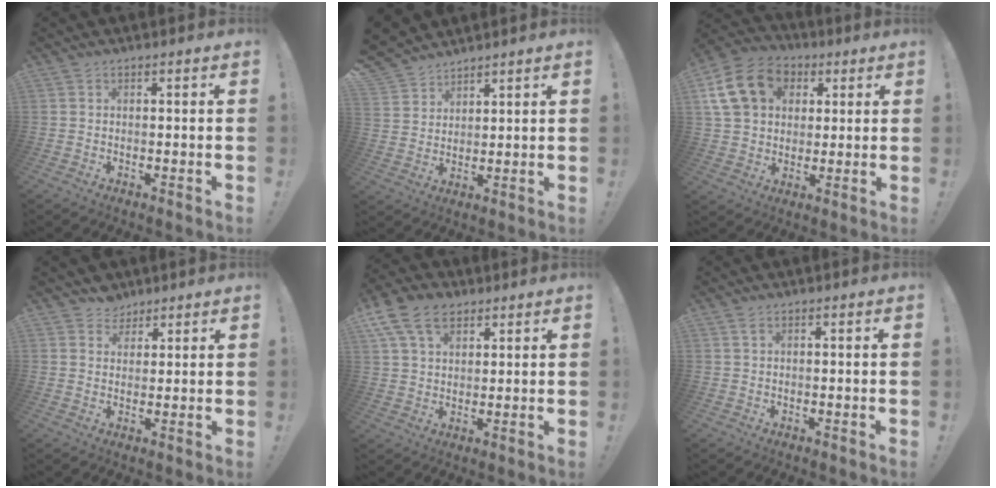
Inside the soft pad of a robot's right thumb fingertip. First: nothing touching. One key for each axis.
{"total": 6.2, "fx": 5.0, "fy": 3.6, "fz": 0.6, "tx": -0.022, "ty": -0.040, "tz": 0.101}
{"total": 17.7, "fx": 5.8, "fy": 13.9, "fz": 9.3, "tx": -0.145, "ty": -0.007, "tz": 0.116}
{"total": 4.4, "fx": 3.2, "fy": 3.0, "fz": -0.1, "tx": 0.001, "ty": -0.018, "tz": 0.061}
{"total": 11.7, "fx": 6.1, "fy": 7.8, "fz": 6.1, "tx": -0.102, "ty": -0.018, "tz": 0.120}
{"total": 1.0, "fx": 0.6, "fy": 0.2, "fz": 0.8, "tx": -0.011, "ty": 0.000, "tz": 0.008}